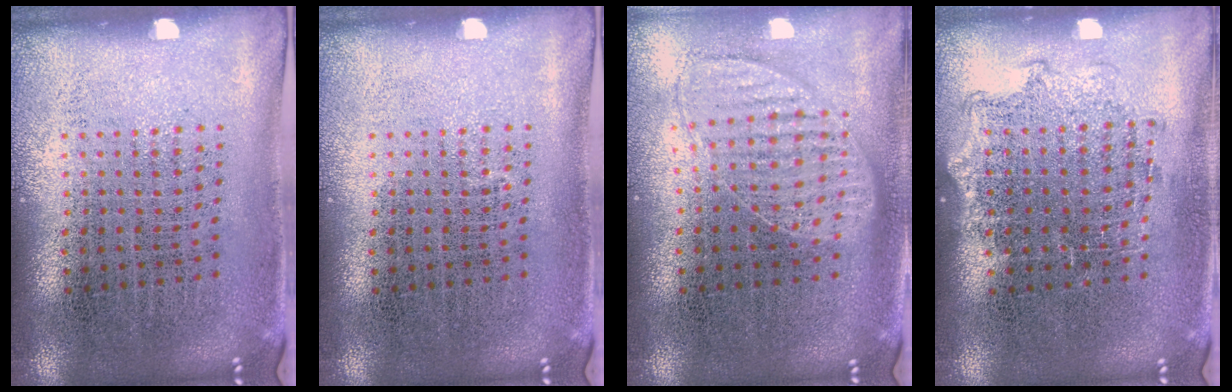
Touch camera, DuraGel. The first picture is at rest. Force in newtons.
{"total": 0.0}
{"total": 1.0, "press": 1.0, "slide": 0.3}
{"total": 1.1, "press": 1.0, "slide": 0.4}